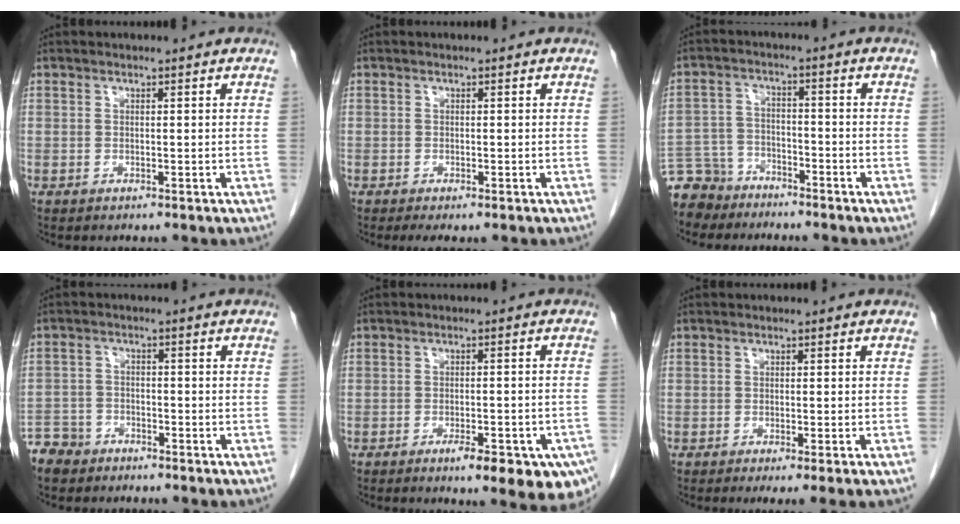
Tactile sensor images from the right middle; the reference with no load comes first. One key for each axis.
{"total": 2.1, "fx": -1.4, "fy": 0.7, "fz": 1.3, "tx": -0.017, "ty": -0.004, "tz": -0.018}
{"total": 8.4, "fx": -7.4, "fy": 4.1, "fz": 0.3, "tx": -0.011, "ty": 0.005, "tz": -0.137}
{"total": 5.4, "fx": -4.5, "fy": 3.0, "fz": 0.1, "tx": -0.001, "ty": 0.000, "tz": -0.087}
{"total": 11.3, "fx": -7.0, "fy": 2.8, "fz": 8.4, "tx": -0.058, "ty": 0.006, "tz": -0.089}
{"total": 4.0, "fx": -2.6, "fy": -0.2, "fz": 3.1, "tx": -0.034, "ty": -0.015, "tz": -0.035}